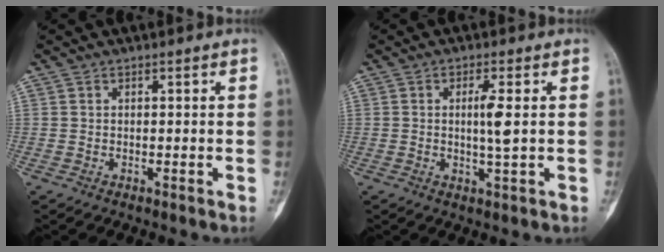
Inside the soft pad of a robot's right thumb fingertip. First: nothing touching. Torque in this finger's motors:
{"motor_torque": [0.36, 0.73, 0.42, -0.36, 0.02]}